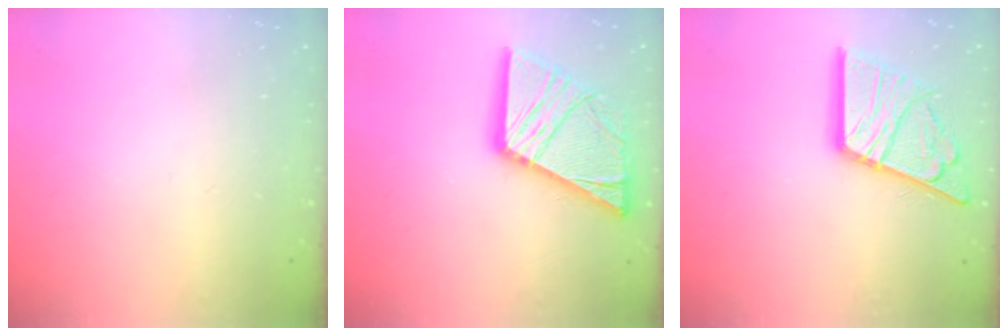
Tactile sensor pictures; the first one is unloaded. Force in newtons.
{"total": 19.0, "press": 18.9, "slide": 2.4}
{"total": 17.5, "press": 17.4, "slide": 1.8}